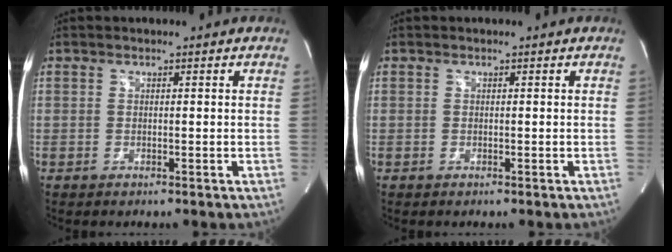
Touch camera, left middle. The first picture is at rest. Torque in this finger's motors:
{"motor_torque": [0.10, -0.16, 0.09, 0.02]}